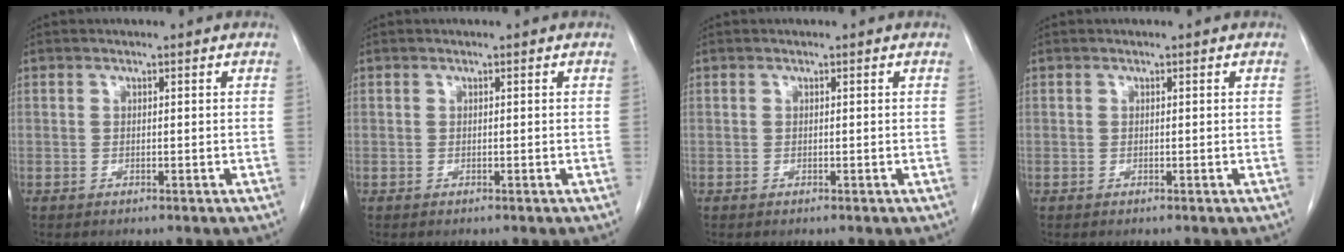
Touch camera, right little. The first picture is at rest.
{"total": 0.0}
{"total": 0.0}
{"total": 0.0}